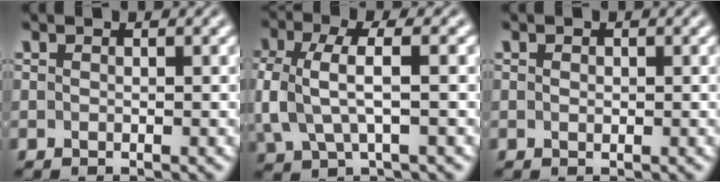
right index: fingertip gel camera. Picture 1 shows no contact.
{"total": 5.1, "force": [0.3, 3.0, 4.2], "torque": [-0.098, -0.007, 0.012]}
{"total": 0.0}